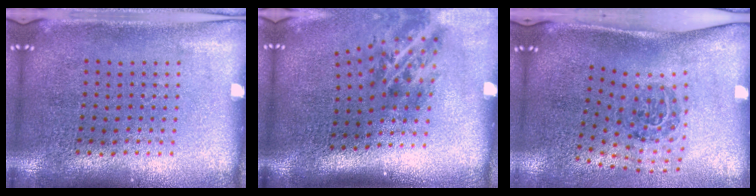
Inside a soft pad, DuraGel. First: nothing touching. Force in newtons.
{"total": 2.1, "press": 1.3, "slide": 1.6}
{"total": 1.8, "press": 1.1, "slide": 1.4}